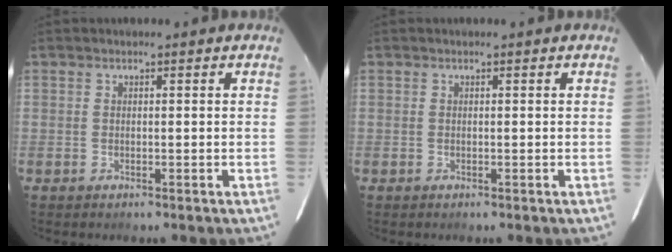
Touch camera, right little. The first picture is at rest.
{"total": 0.0}